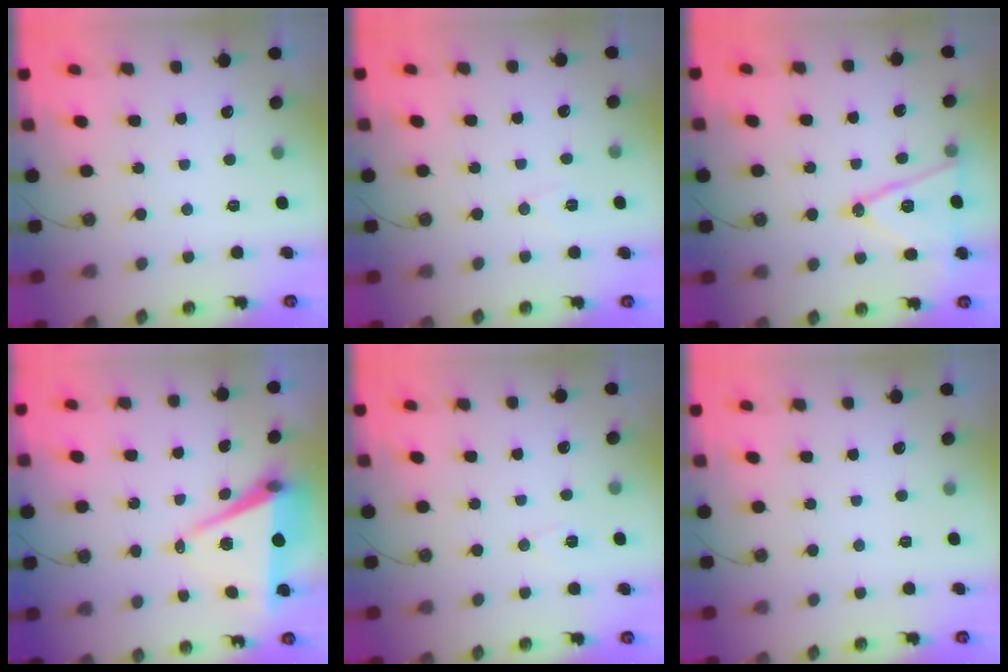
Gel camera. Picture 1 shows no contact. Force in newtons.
{"total": 5.0, "press": 3.3, "slide": 3.7}
{"total": 13.5, "press": 13.0, "slide": 3.6}
{"total": 8.3, "press": 7.3, "slide": 4.1}
{"total": 5.9, "press": 5.8, "slide": 1.1}
{"total": 0.0}